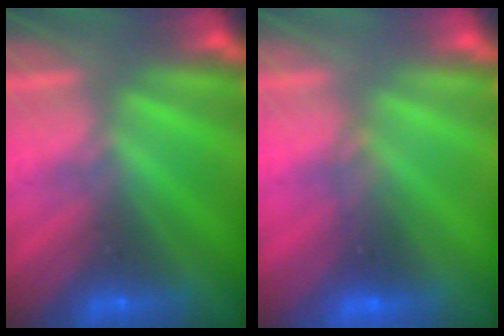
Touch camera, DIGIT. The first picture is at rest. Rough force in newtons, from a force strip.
{"total": 1.7}